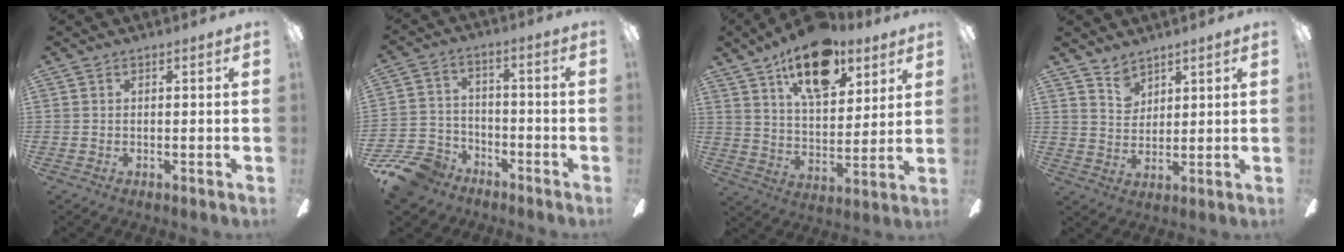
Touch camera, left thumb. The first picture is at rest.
{"total": 10.6, "force": [-7.8, 6.3, 3.5], "torque": [-0.087, 0.049, -0.149]}
{"total": 17.4, "force": [11.4, 8.4, 10.2], "torque": [-0.150, -0.051, 0.193]}
{"total": 5.2, "force": [4.2, 2.8, 1.0], "torque": [-0.015, -0.020, 0.078]}